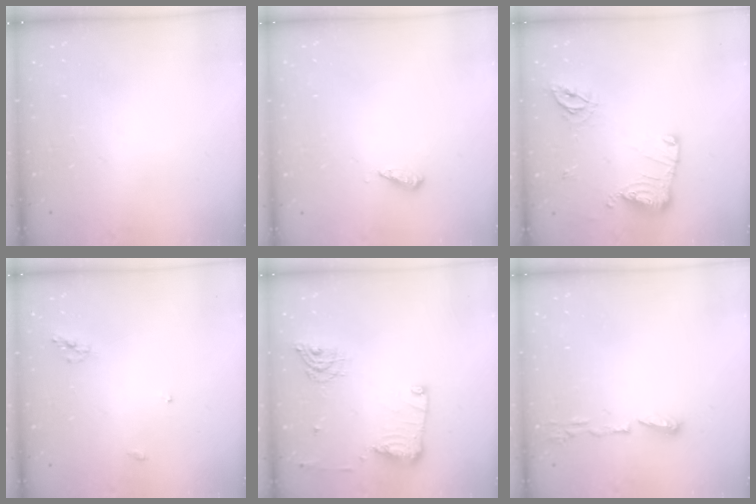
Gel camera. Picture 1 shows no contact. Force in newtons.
{"total": 3.1, "press": 3.0, "slide": 0.7}
{"total": 12.8, "press": 12.8, "slide": 0.5}
{"total": 5.4, "press": 5.4, "slide": 0.0}
{"total": 13.4, "press": 13.4, "slide": 0.6}
{"total": 6.0, "press": 5.8, "slide": 1.2}